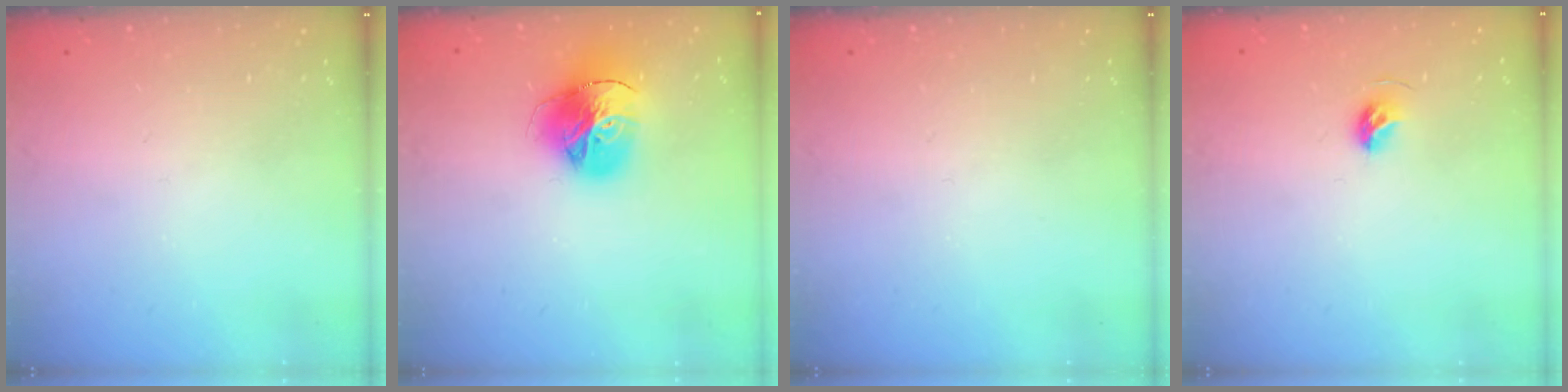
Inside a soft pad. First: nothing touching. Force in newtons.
{"total": 18.4, "press": 18.3, "slide": 2.2}
{"total": 0.0}
{"total": 5.4, "press": 5.2, "slide": 1.2}